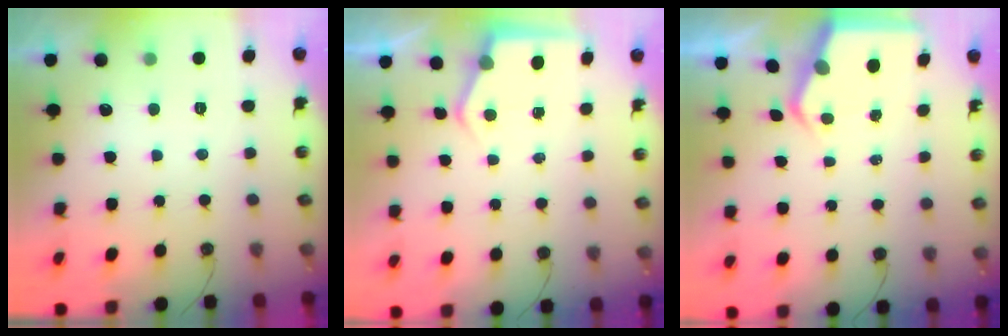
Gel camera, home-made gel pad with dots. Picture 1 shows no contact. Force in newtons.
{"total": 5.2, "press": 5.2, "slide": 0.5}
{"total": 4.9, "press": 4.8, "slide": 0.2}